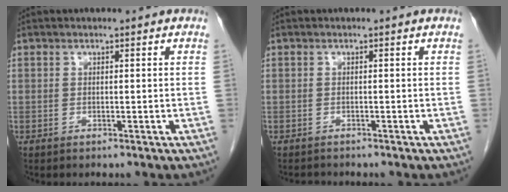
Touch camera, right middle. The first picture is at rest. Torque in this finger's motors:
{"motor_torque": [-0.05, 0.02, -0.10, -0.03]}